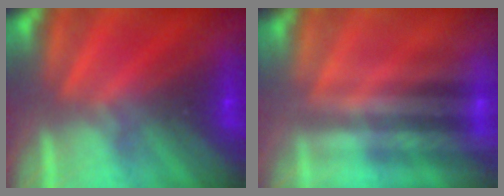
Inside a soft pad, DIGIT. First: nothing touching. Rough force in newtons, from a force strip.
{"total": 2.2}